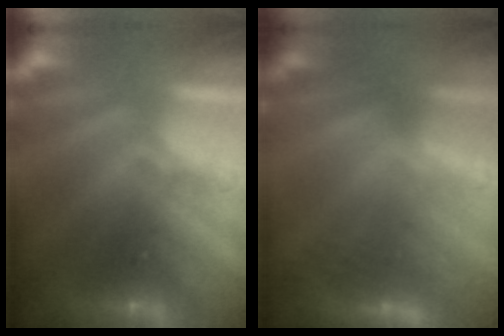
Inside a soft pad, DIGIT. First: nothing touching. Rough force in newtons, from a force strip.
{"total": 2.8}